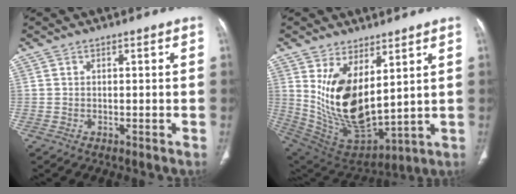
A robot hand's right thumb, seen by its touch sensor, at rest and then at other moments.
{"total": 16.8, "force": [5.1, 8.4, 13.6], "torque": [-0.238, -0.040, 0.126]}